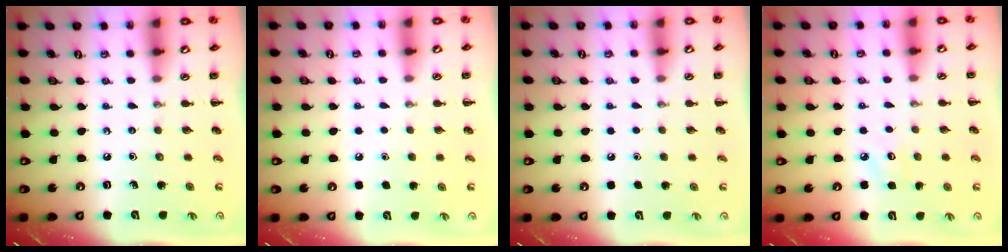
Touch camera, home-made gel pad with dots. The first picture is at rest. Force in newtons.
{"total": 1.8, "press": 1.7, "slide": 0.1}
{"total": 1.7, "press": 1.7, "slide": 0.1}
{"total": 4.2, "press": 4.0, "slide": 1.3}